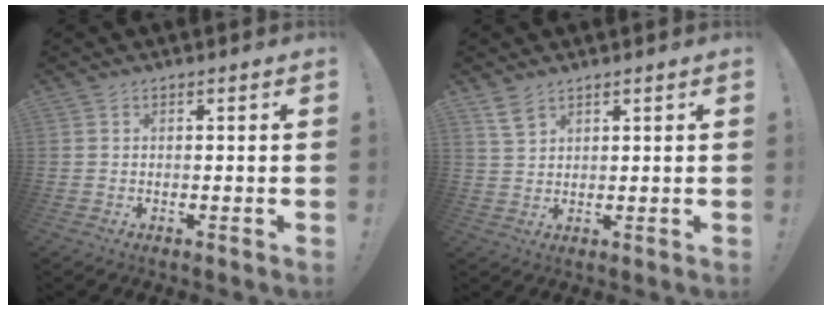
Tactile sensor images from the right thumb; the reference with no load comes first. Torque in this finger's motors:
{"motor_torque": [0.04, -0.01, 0.06, -0.04, 0.00]}